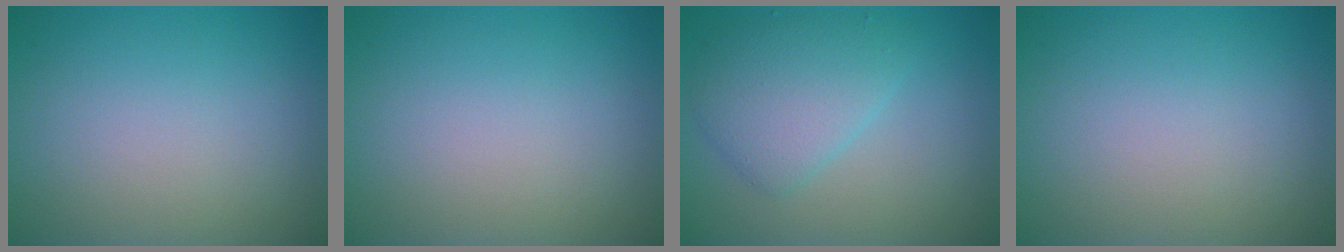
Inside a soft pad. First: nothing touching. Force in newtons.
{"total": 0.0}
{"total": 4.1, "press": 4.1, "slide": 0.1}
{"total": 0.0}